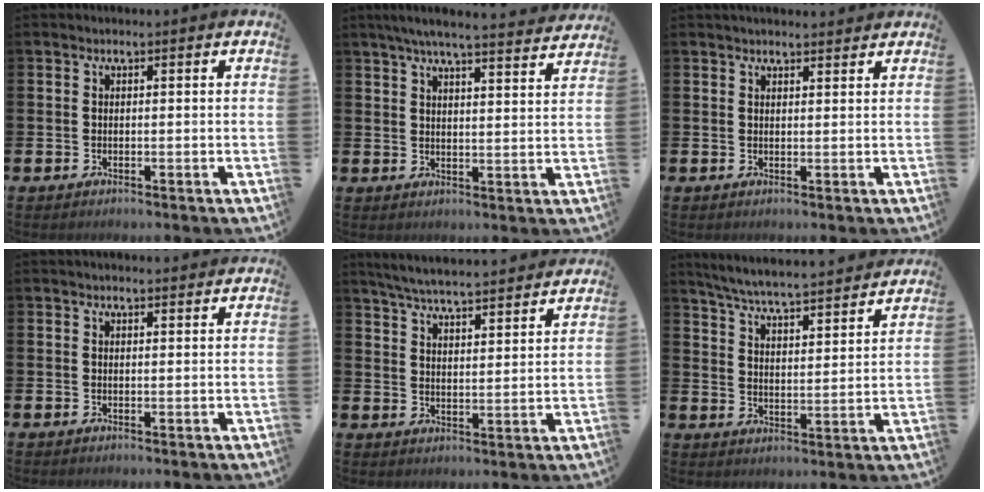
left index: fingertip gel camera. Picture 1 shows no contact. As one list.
[{"total": 6.0, "force": [5.6, 0.1, 2.0], "torque": [-0.050, -0.027, 0.099]}, {"total": 1.8, "force": [1.8, 0.3, 0.2], "torque": [0.005, -0.007, 0.030]}, {"total": 1.3, "force": [1.2, 0.2, 0.3], "torque": [-0.003, 0.000, 0.021]}, {"total": 6.1, "force": [5.9, 0.2, 1.3], "torque": [-0.039, -0.040, 0.103]}, {"total": 6.3, "force": [6.1, 0.1, 1.6], "torque": [-0.054, -0.049, 0.105]}]